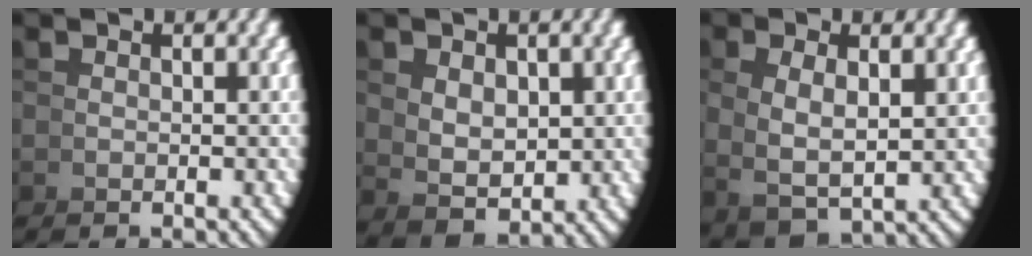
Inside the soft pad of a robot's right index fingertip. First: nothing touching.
{"total": 2.6, "force": [0.9, 1.4, 2.0], "torque": [-0.033, -0.011, 0.035]}
{"total": 3.9, "force": [1.1, 2.2, 3.0], "torque": [-0.063, -0.001, 0.030]}